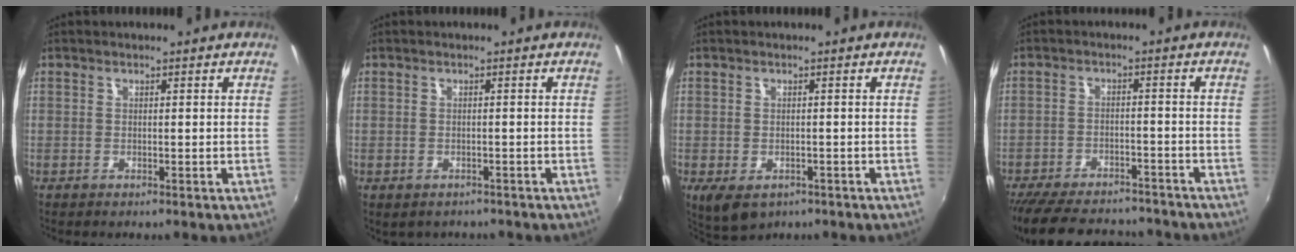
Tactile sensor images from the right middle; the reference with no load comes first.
{"total": 2.3, "force": [-1.4, 1.5, 0.9], "torque": [-0.021, -0.012, -0.016]}
{"total": 6.0, "force": [-2.9, 3.7, 3.8], "torque": [-0.072, -0.027, -0.038]}
{"total": 18.5, "force": [-15.8, 6.2, 7.3], "torque": [-0.164, -0.009, -0.223]}